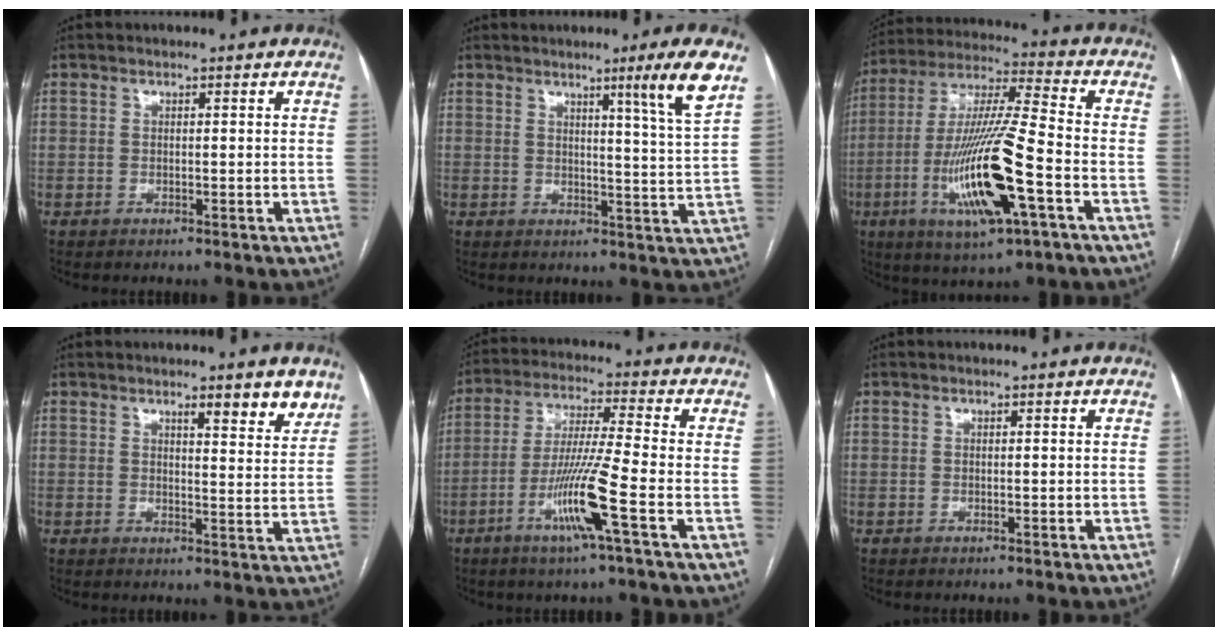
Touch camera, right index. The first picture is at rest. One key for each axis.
{"total": 7.1, "fx": 3.9, "fy": -2.3, "fz": 5.5, "tx": -0.083, "ty": -0.023, "tz": 0.058}
{"total": 18.6, "fx": -6.0, "fy": 1.6, "fz": 17.5, "tx": -0.360, "ty": -0.019, "tz": -0.106}
{"total": 5.7, "fx": 4.3, "fy": 0.9, "fz": 3.6, "tx": -0.042, "ty": -0.015, "tz": 0.048}
{"total": 10.9, "fx": -4.5, "fy": -1.3, "fz": 9.8, "tx": -0.194, "ty": -0.014, "tz": -0.089}
{"total": 0.0}